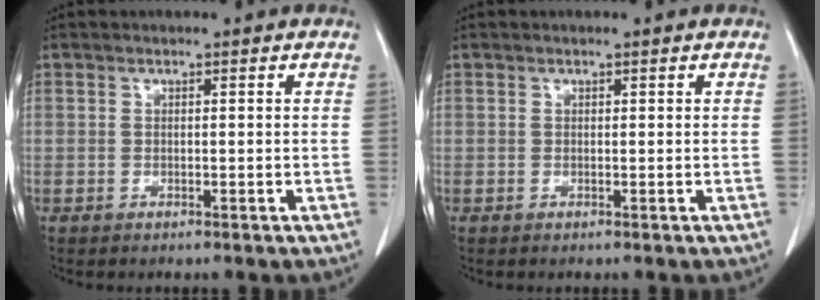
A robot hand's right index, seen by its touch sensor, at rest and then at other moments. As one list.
[{"total": 0.0}]